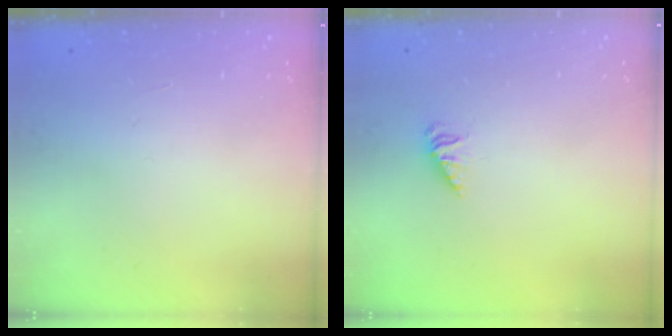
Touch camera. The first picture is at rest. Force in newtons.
{"total": 2.4, "press": 2.4, "slide": 0.1}